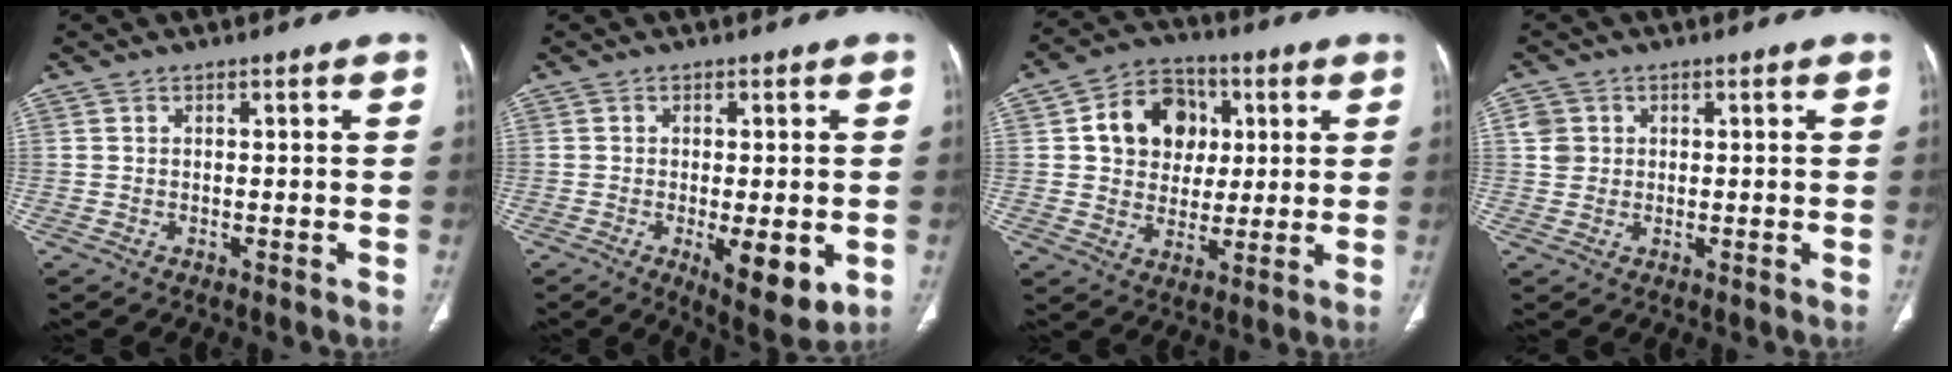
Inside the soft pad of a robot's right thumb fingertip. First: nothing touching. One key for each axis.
{"total": 9.0, "fx": -2.3, "fy": 3.1, "fz": 8.2, "tx": -0.110, "ty": -0.021, "tz": -0.028}
{"total": 12.8, "fx": 3.0, "fy": 10.4, "fz": 6.7, "tx": -0.068, "ty": 0.004, "tz": 0.047}
{"total": 3.0, "fx": 0.8, "fy": 2.8, "fz": 0.8, "tx": -0.001, "ty": 0.000, "tz": 0.015}